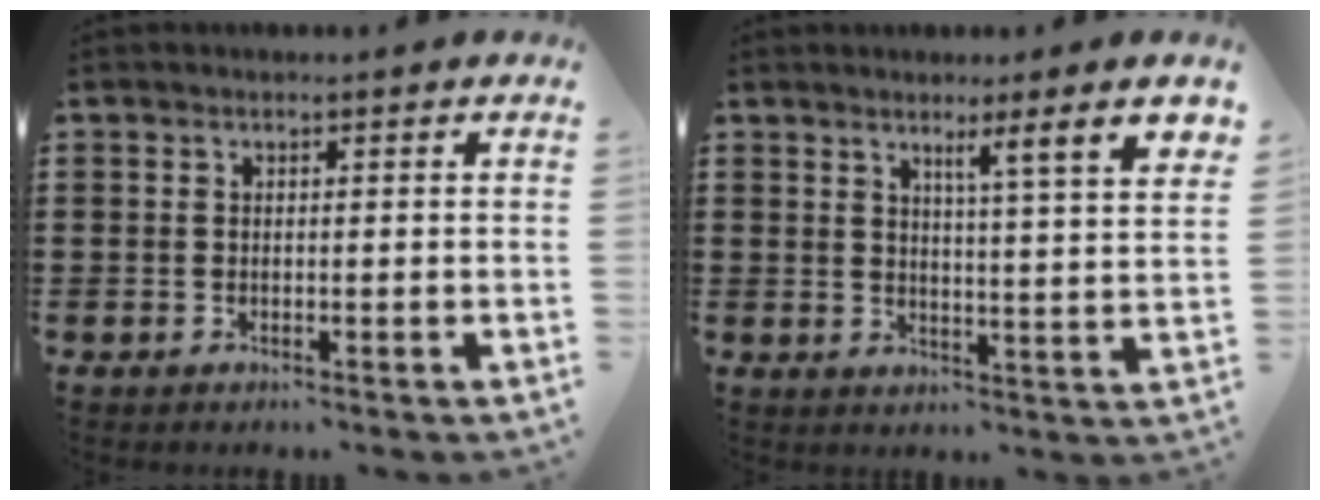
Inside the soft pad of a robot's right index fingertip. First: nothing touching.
{"total": 5.5, "force": [3.2, -0.4, 4.4], "torque": [-0.079, -0.014, 0.046]}